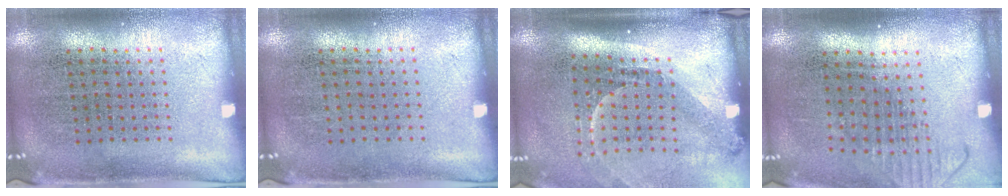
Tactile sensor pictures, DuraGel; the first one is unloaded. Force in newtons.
{"total": 0.0}
{"total": 2.2, "press": 1.4, "slide": 1.7}
{"total": 1.3, "press": 1.0, "slide": 0.9}